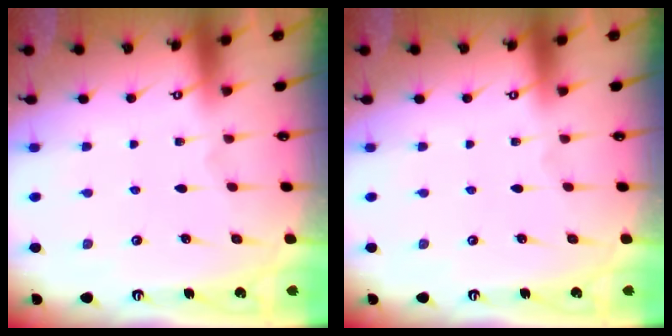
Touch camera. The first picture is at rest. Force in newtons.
{"total": 0.0}